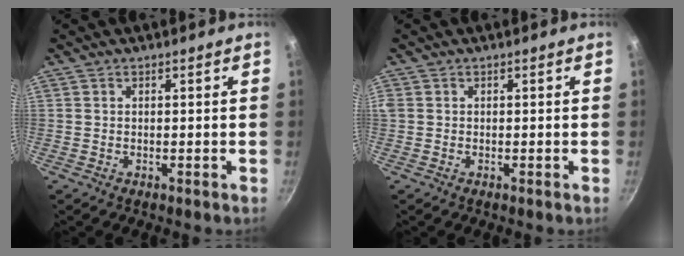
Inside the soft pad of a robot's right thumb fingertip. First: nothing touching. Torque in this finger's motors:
{"motor_torque": [0.02, 0.20, 0.35, 0.02, 0.00]}